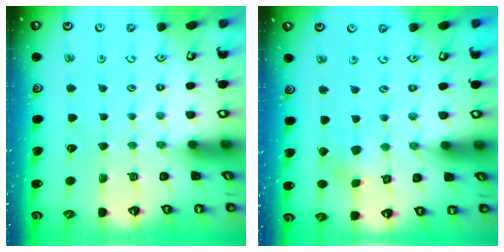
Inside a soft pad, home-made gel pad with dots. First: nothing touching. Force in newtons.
{"total": 2.1, "press": 2.1, "slide": 0.1}